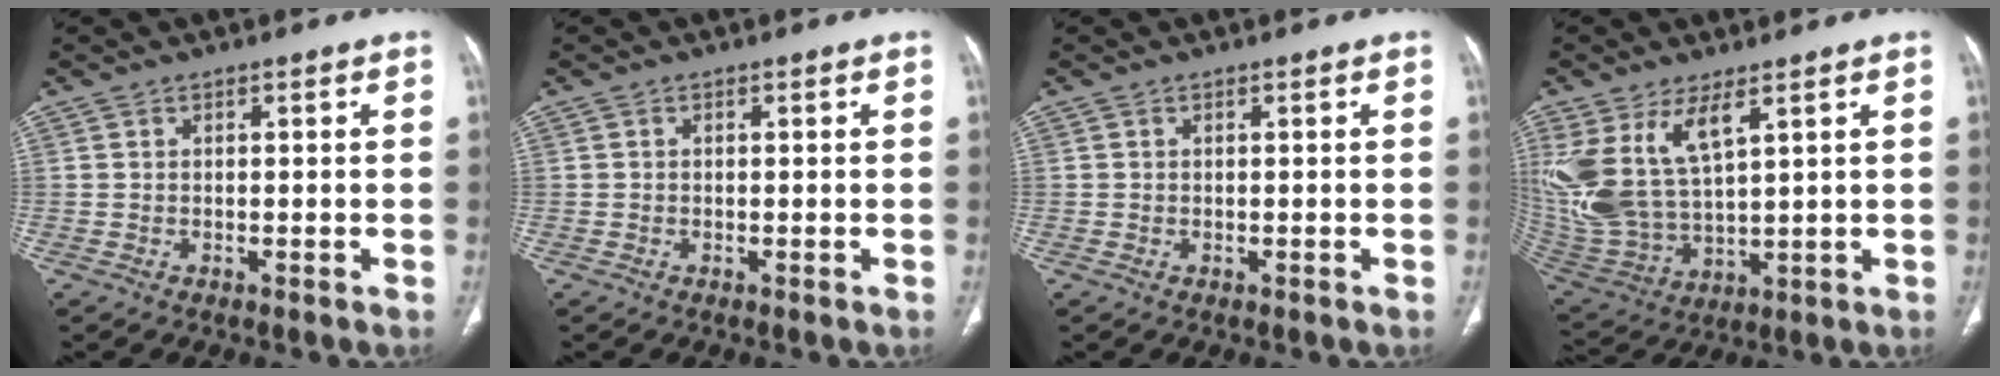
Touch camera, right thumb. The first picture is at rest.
{"total": 0.0}
{"total": 0.0}
{"total": 15.7, "force": [6.9, 7.4, 12.0], "torque": [-0.258, -0.029, 0.156]}